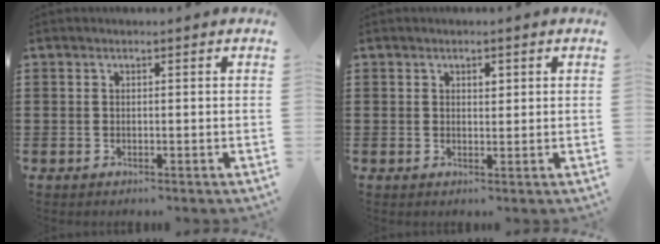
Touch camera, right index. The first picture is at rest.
{"total": 1.2, "force": [0.7, 0.7, 0.7], "torque": [-0.007, 0.001, 0.010]}